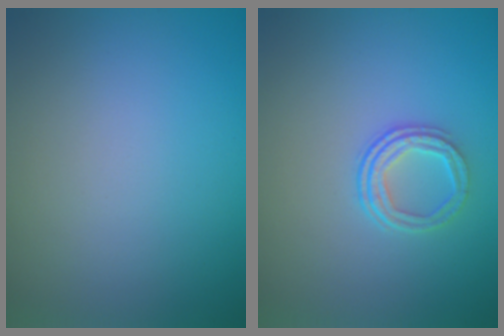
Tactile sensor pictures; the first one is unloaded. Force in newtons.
{"total": 2.4, "press": 1.7, "slide": 1.7}